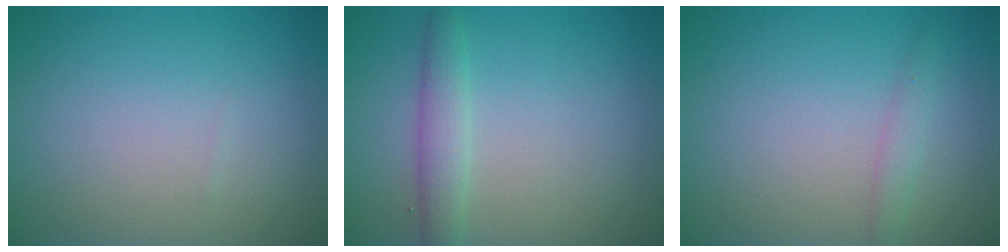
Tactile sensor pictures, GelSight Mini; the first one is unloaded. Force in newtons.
{"total": 2.4, "press": 2.4, "slide": 0.1}
{"total": 1.2, "press": 1.2, "slide": 0.1}